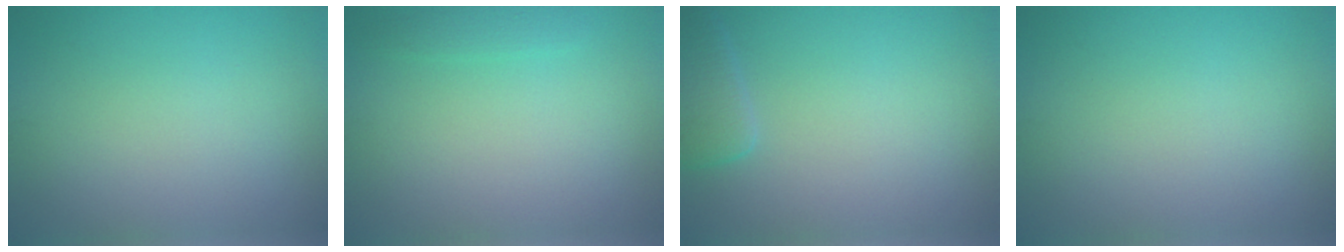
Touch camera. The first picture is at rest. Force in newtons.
{"total": 1.0, "press": 1.0, "slide": 0.1}
{"total": 2.4, "press": 2.4, "slide": 0.2}
{"total": 0.0}